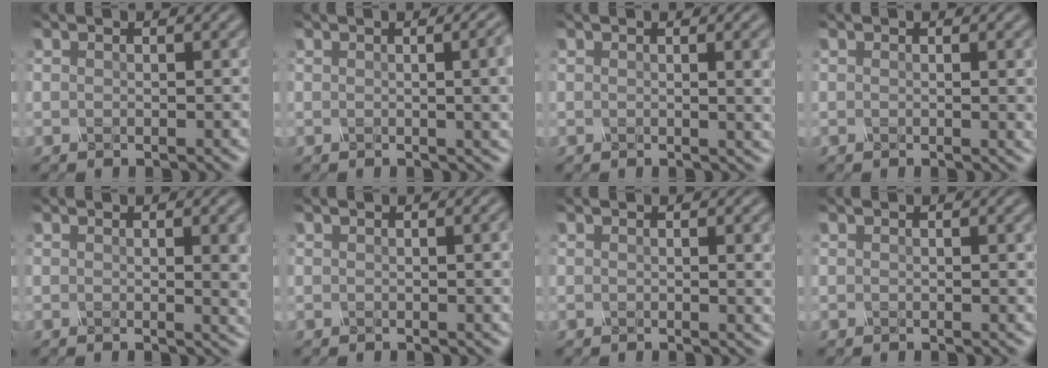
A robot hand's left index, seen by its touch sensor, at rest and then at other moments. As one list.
[{"total": 7.1, "force": [0.5, 3.2, 6.3], "torque": [-0.026, 0.016, 0.001]}, {"total": 4.8, "force": [0.6, 1.8, 4.4], "torque": [-0.031, 0.007, 0.007]}, {"total": 2.8, "force": [0.1, 0.8, 2.6], "torque": [-0.023, 0.000, -0.002]}, {"total": 4.1, "force": [0.3, 1.2, 3.9], "torque": [-0.036, 0.000, 0.004]}, {"total": 2.5, "force": [0.1, 0.7, 2.3], "torque": [-0.021, 0.003, -0.003]}, {"total": 2.7, "force": [0.3, 0.9, 2.6], "torque": [-0.022, 0.000, 0.001]}, {"total": 1.2, "force": [0.1, 0.3, 1.1], "torque": [-0.010, 0.001, -0.002]}]